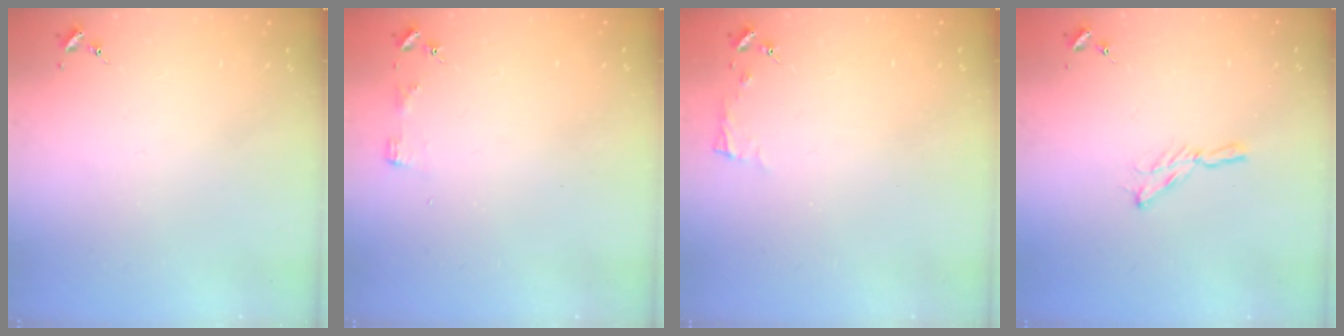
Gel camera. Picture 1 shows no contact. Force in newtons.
{"total": 3.4, "press": 3.3, "slide": 0.4}
{"total": 3.8, "press": 3.7, "slide": 0.4}
{"total": 5.3, "press": 5.3, "slide": 0.5}